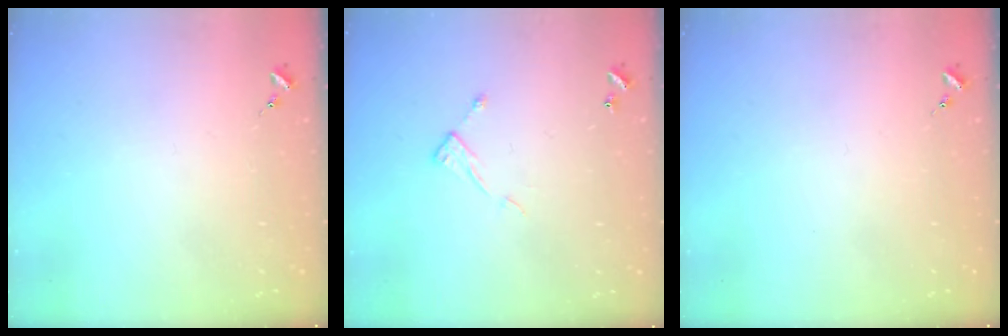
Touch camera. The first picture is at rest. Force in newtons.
{"total": 6.2, "press": 6.2, "slide": 0.4}
{"total": 0.0}